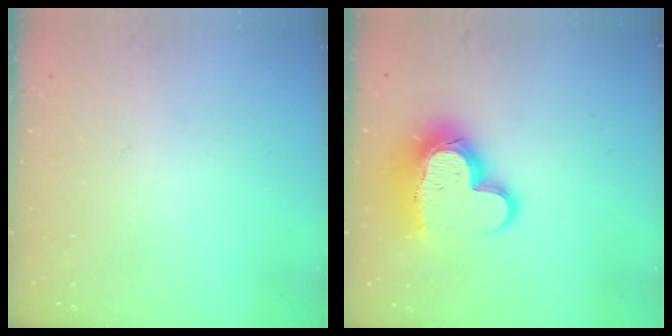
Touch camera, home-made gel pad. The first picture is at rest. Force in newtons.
{"total": 16.3, "press": 16.3, "slide": 1.1}